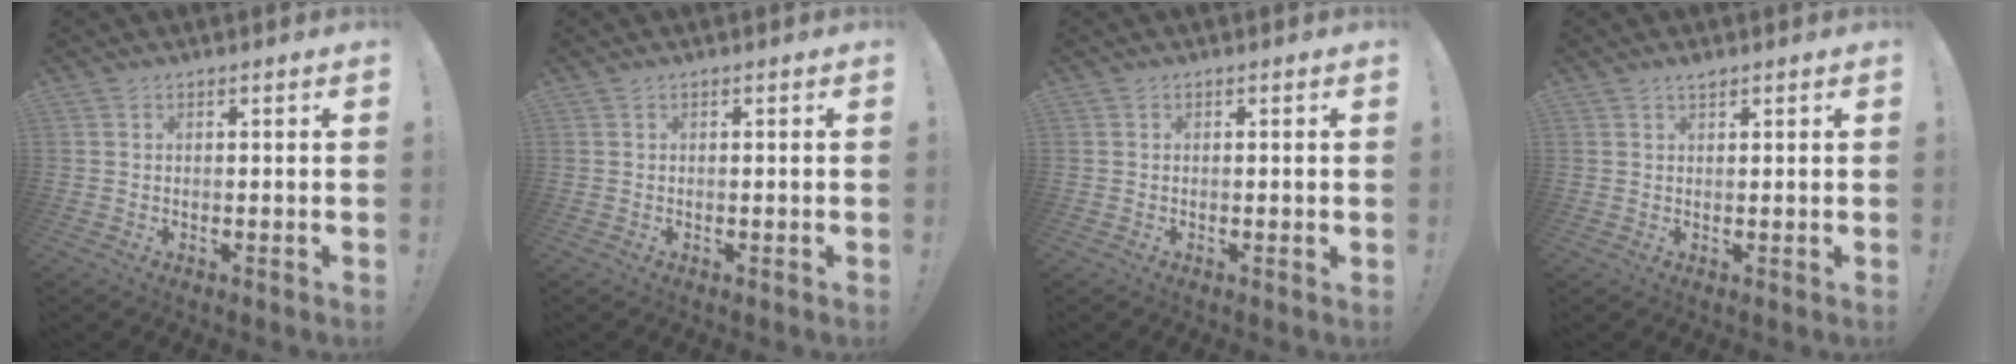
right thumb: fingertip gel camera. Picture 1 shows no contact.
{"total": 0.0}
{"total": 0.6, "force": [0.0, 0.1, 0.6], "torque": [-0.008, 0.000, -0.001]}
{"total": 1.7, "force": [1.5, 0.3, 0.7], "torque": [-0.005, -0.006, 0.026]}